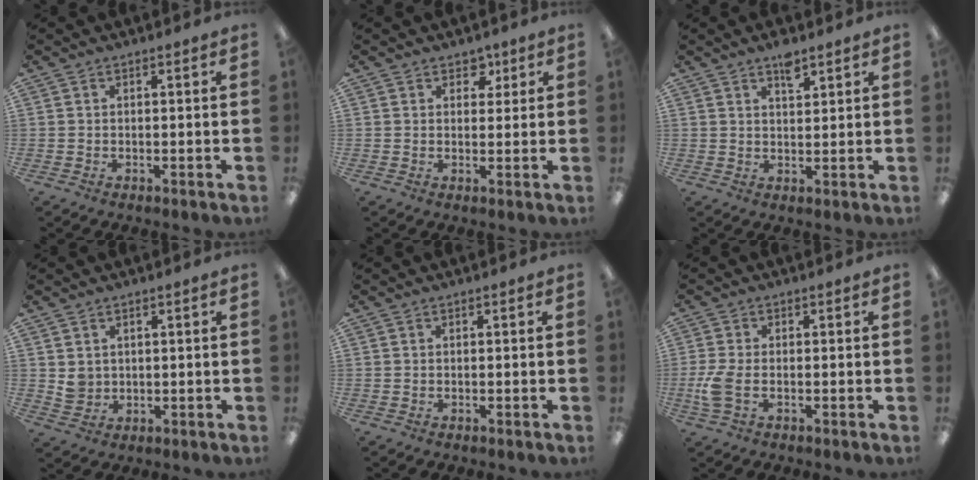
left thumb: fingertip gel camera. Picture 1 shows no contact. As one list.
[{"total": 3.5, "force": [2.0, 2.6, 1.2], "torque": [-0.004, -0.005, 0.033]}, {"total": 4.2, "force": [3.1, 1.5, 2.4], "torque": [-0.029, -0.016, 0.051]}, {"total": 3.2, "force": [1.5, 2.8, 0.6], "torque": [-0.011, -0.001, 0.028]}, {"total": 0.0}, {"total": 5.3, "force": [-0.9, 2.7, 4.5], "torque": [-0.101, 0.000, -0.018]}]